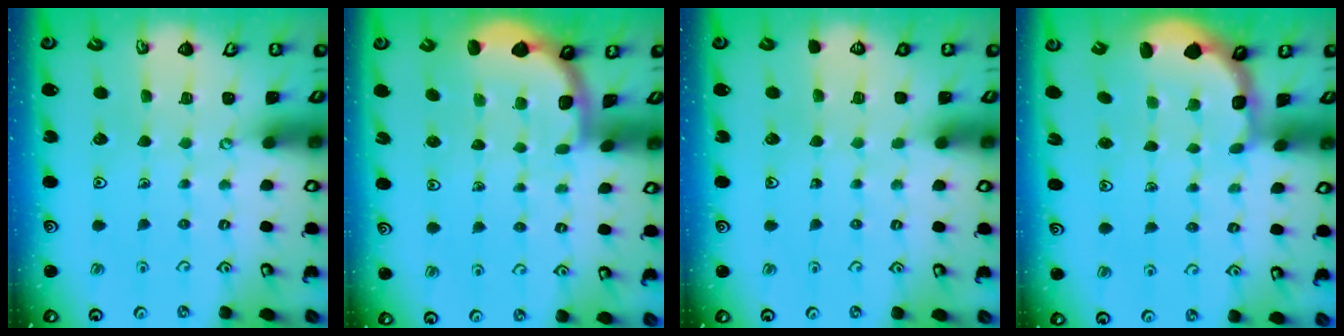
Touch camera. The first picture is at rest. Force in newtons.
{"total": 1.8, "press": 1.8, "slide": 0.2}
{"total": 0.0}
{"total": 2.4, "press": 2.0, "slide": 1.3}